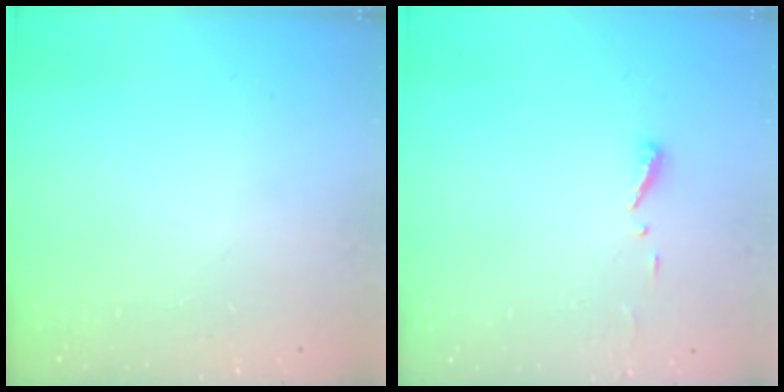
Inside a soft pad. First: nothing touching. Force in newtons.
{"total": 3.7, "press": 3.7, "slide": 0.2}